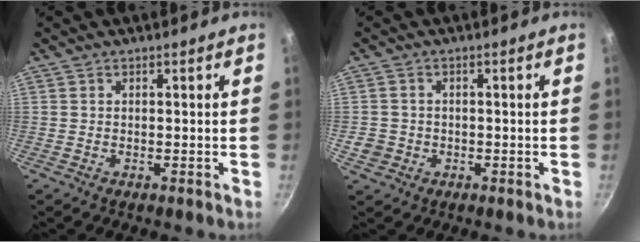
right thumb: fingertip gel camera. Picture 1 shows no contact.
{"total": 3.5, "force": [-0.9, 3.2, 1.2], "torque": [-0.012, 0.009, -0.010]}